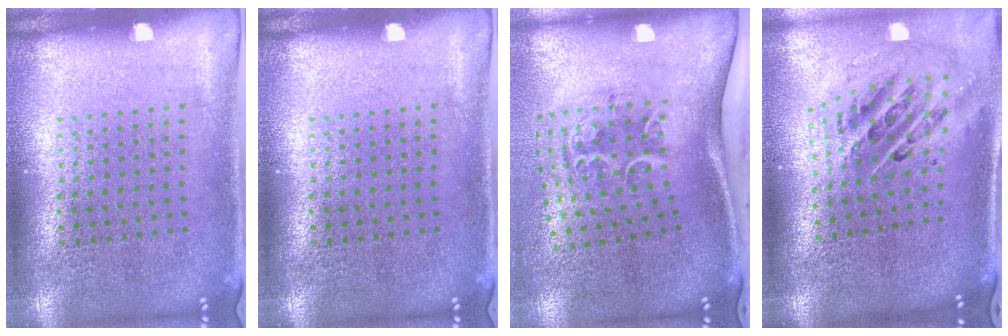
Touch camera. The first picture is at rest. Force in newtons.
{"total": 0.0}
{"total": 2.3, "press": 1.3, "slide": 1.9}
{"total": 1.9, "press": 1.5, "slide": 1.2}